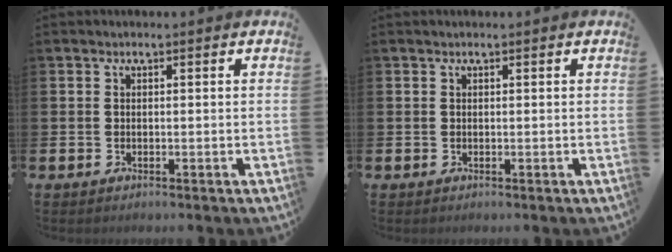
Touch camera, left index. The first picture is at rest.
{"total": 0.0}